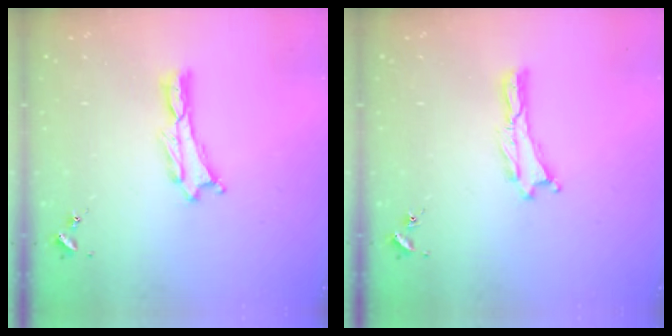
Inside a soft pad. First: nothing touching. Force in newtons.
{"total": 0.0}